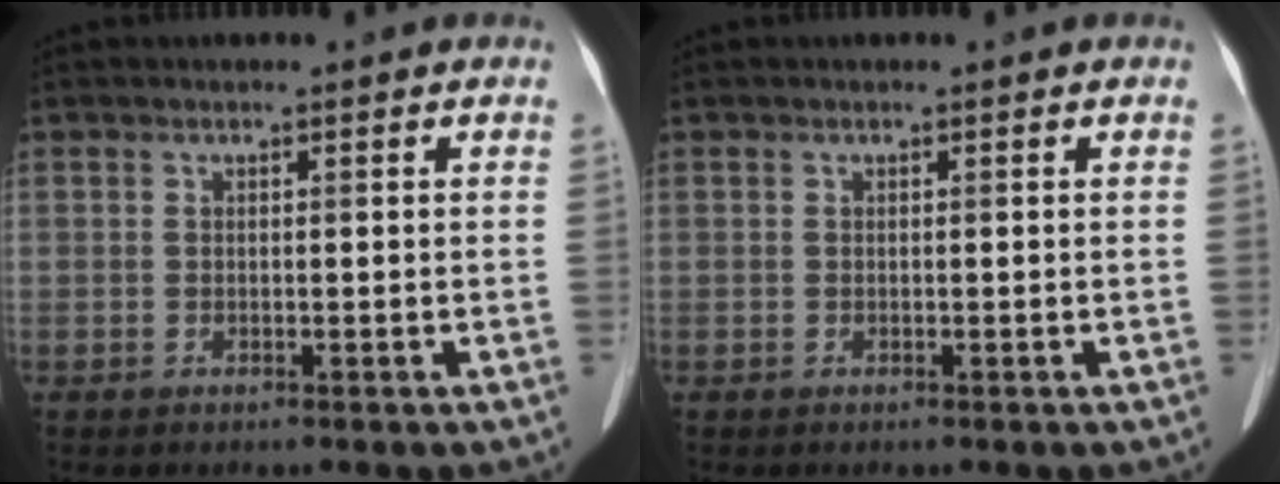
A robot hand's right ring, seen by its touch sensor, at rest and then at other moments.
{"total": 0.0}